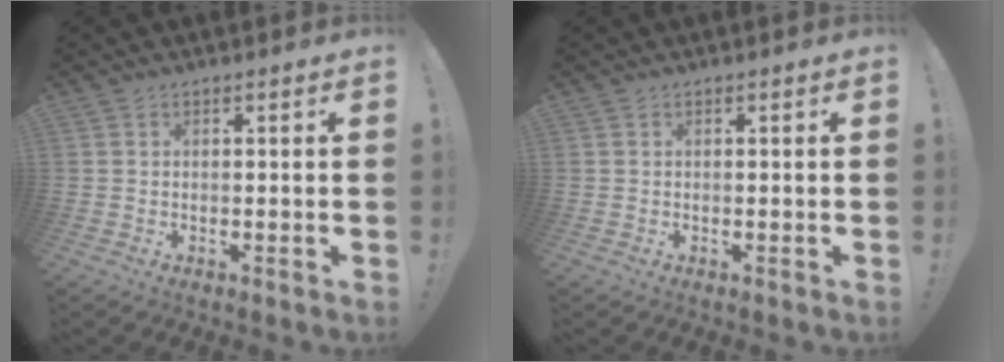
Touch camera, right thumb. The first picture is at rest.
{"total": 0.0}